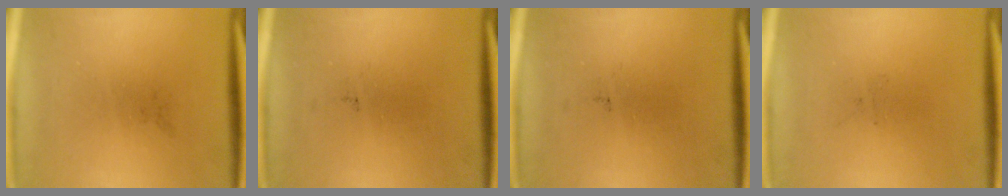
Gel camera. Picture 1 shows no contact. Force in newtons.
{"total": 0.0}
{"total": 0.0}
{"total": 0.0}